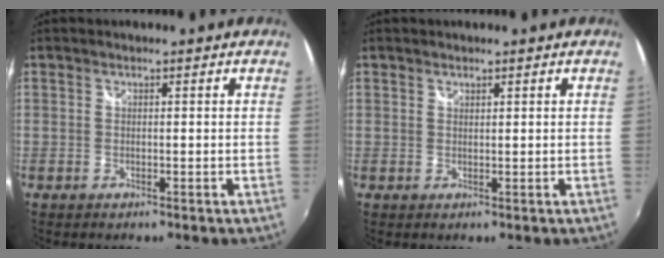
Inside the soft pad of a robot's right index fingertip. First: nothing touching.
{"total": 0.7, "force": [0.6, 0.2, 0.2], "torque": [-0.002, 0.001, 0.011]}